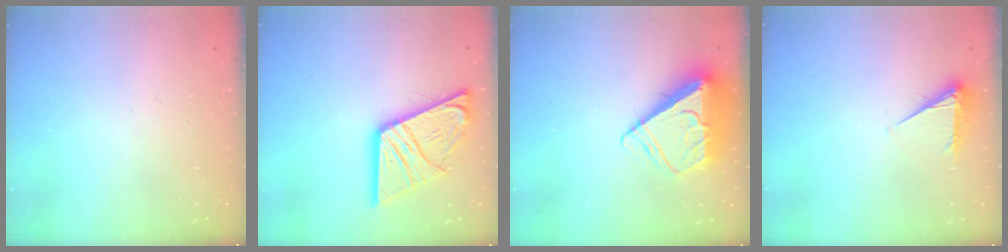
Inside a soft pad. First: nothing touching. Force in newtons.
{"total": 19.6, "press": 19.5, "slide": 2.2}
{"total": 11.5, "press": 11.4, "slide": 1.3}
{"total": 4.4, "press": 4.3, "slide": 0.7}